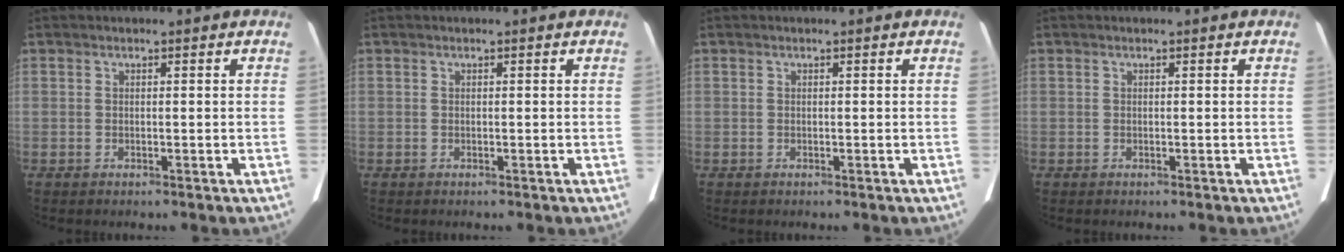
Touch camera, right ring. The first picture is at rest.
{"total": 0.0}
{"total": 0.0}
{"total": 0.0}